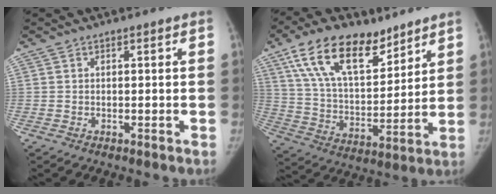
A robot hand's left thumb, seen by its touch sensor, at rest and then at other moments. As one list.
[{"total": 19.3, "force": [12.0, 9.6, 11.7], "torque": [-0.171, -0.044, 0.220]}]